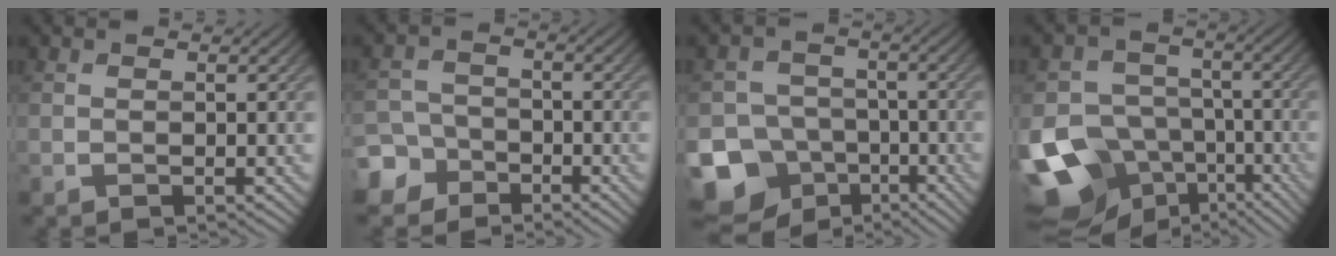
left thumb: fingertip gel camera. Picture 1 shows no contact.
{"total": 6.1, "force": [-4.2, 4.3, 1.2], "torque": [-0.019, -0.008, -0.091]}
{"total": 14.1, "force": [-8.2, 10.9, 3.7], "torque": [-0.105, -0.046, -0.143]}
{"total": 16.6, "force": [-9.1, 12.1, 6.8], "torque": [-0.183, -0.050, -0.126]}